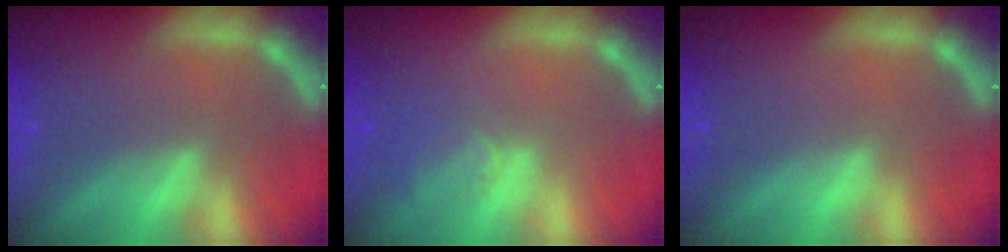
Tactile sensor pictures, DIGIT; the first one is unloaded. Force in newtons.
{"total": 2.5}
{"total": 0.0}